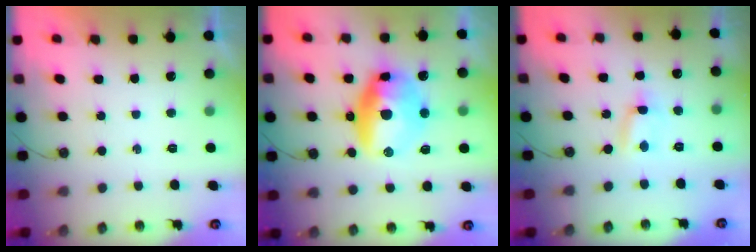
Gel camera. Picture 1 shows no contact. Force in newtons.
{"total": 18.9, "press": 16.1, "slide": 9.8}
{"total": 1.6, "press": 1.5, "slide": 0.6}